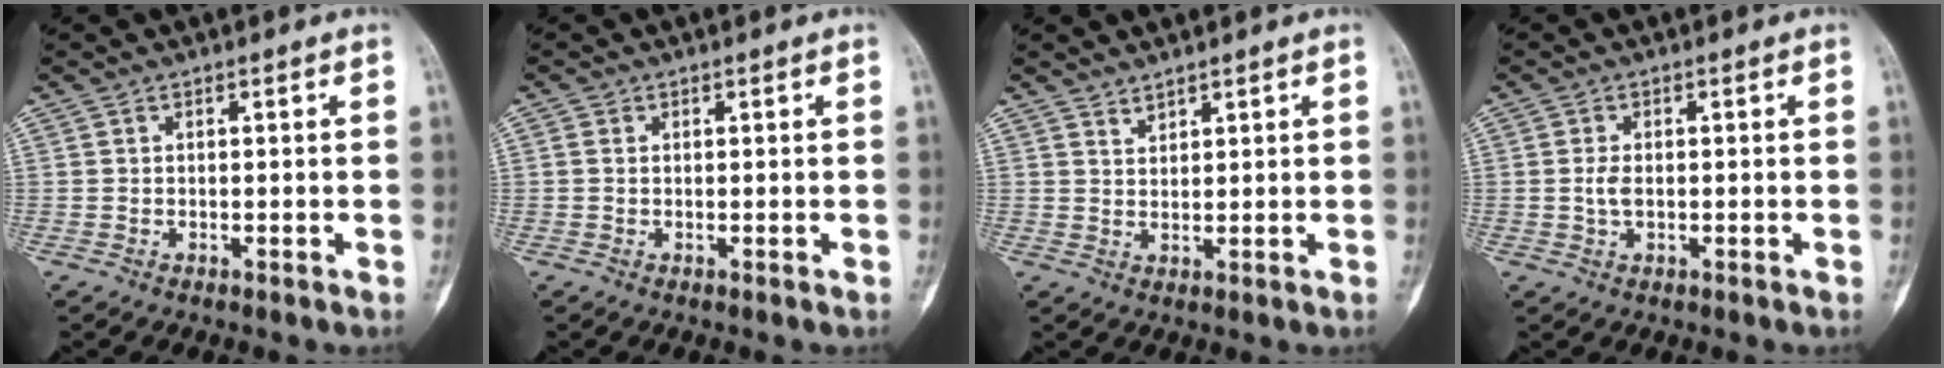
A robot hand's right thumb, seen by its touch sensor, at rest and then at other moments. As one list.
[{"total": 1.0, "force": [0.2, 0.8, 0.6], "torque": [-0.012, 0.002, 0.002]}, {"total": 1.8, "force": [1.7, 0.4, 0.4], "torque": [0.009, -0.016, 0.029]}, {"total": 2.2, "force": [-0.1, 1.2, 1.8], "torque": [-0.039, 0.000, -0.003]}]